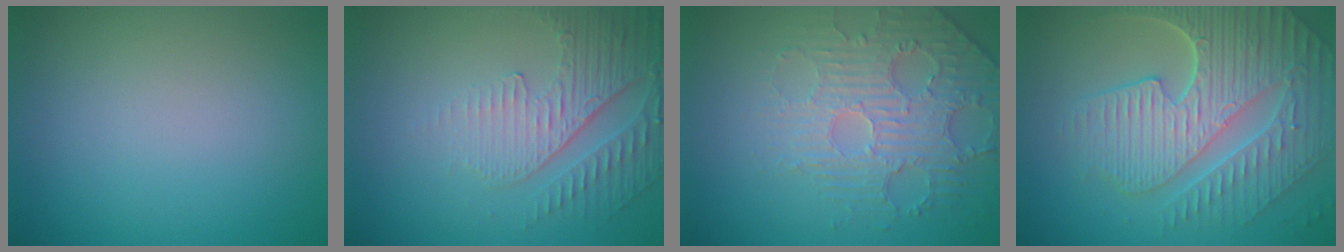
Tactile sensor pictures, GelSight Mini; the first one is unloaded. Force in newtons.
{"total": 5.1, "press": 3.3, "slide": 3.9}
{"total": 4.6, "press": 3.7, "slide": 2.7}
{"total": 9.4, "press": 6.4, "slide": 6.9}